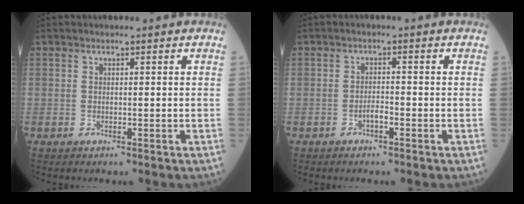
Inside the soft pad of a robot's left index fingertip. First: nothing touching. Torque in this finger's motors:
{"motor_torque": [0.39, 0.17, 0.02, 0.01]}